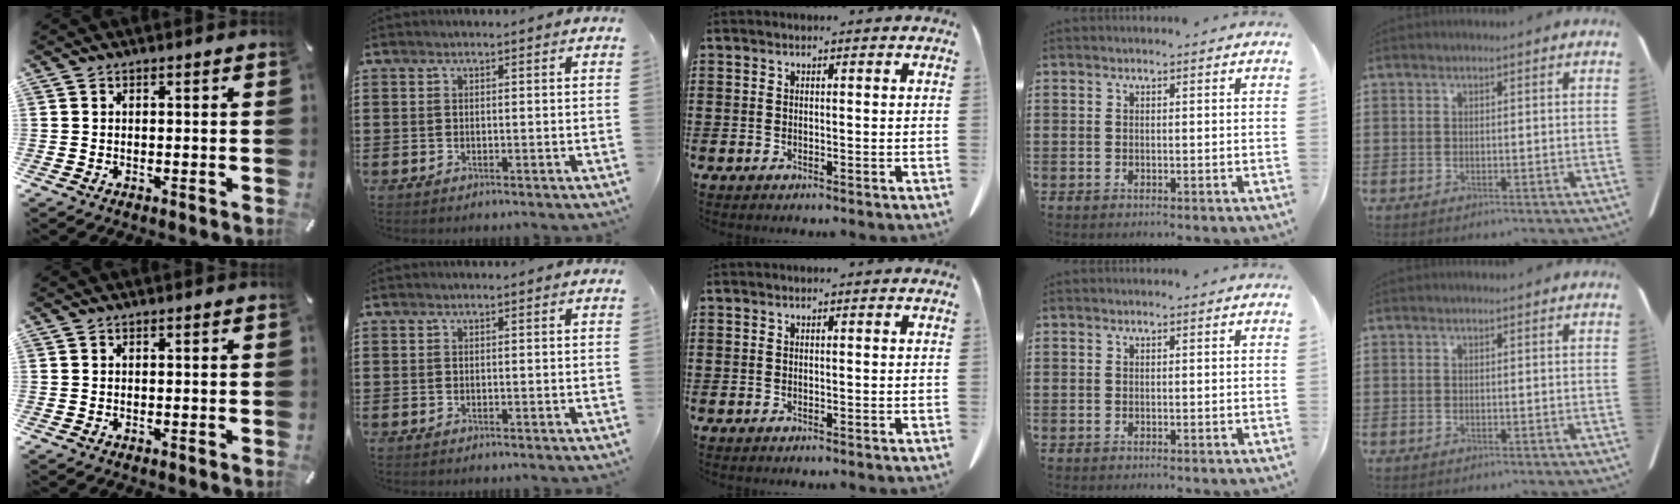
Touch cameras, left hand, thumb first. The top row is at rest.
{}